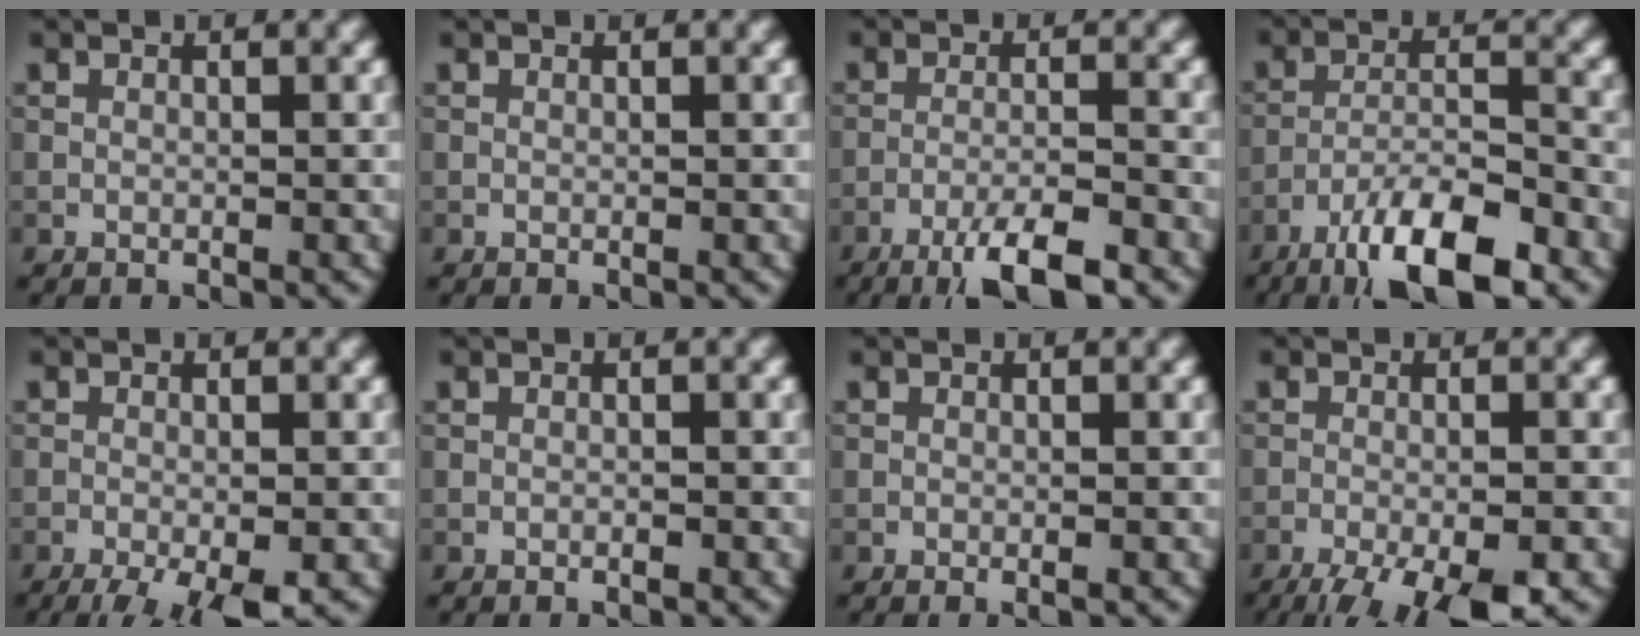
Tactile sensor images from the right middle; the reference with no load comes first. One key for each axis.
{"total": 0.0}
{"total": 6.0, "fx": -4.1, "fy": 0.9, "fz": 4.2, "tx": -0.069, "ty": 0.002, "tz": -0.074}
{"total": 9.7, "fx": -6.7, "fy": 2.4, "fz": 6.6, "tx": -0.110, "ty": -0.001, "tz": -0.122}
{"total": 5.8, "fx": -3.6, "fy": 1.4, "fz": 4.4, "tx": -0.068, "ty": -0.011, "tz": -0.057}
{"total": 0.5, "fx": -0.3, "fy": 0.1, "fz": 0.4, "tx": -0.005, "ty": -0.001, "tz": -0.004}
{"total": 0.6, "fx": -0.2, "fy": 0.0, "fz": 0.5, "tx": -0.007, "ty": -0.003, "tz": -0.004}
{"total": 8.8, "fx": -6.2, "fy": 2.4, "fz": 5.8, "tx": -0.101, "ty": -0.037, "tz": -0.092}